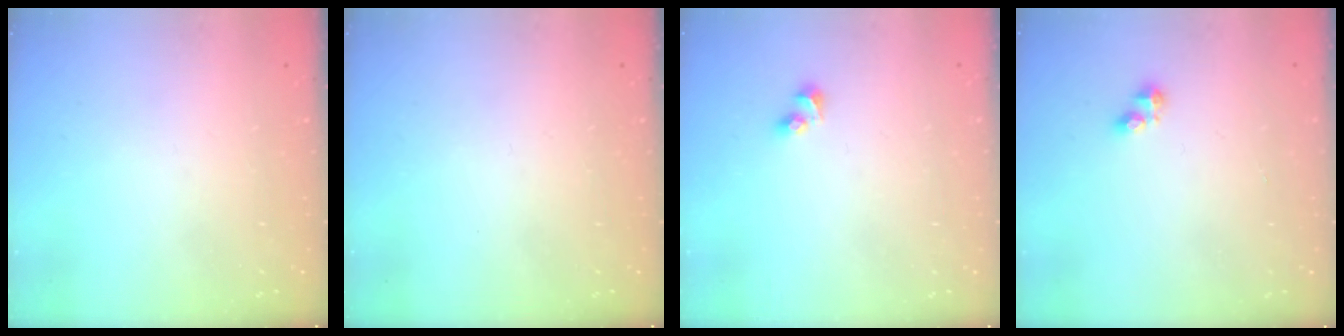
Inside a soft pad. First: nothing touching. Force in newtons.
{"total": 0.0}
{"total": 2.1, "press": 1.7, "slide": 1.1}
{"total": 2.9, "press": 2.8, "slide": 0.4}